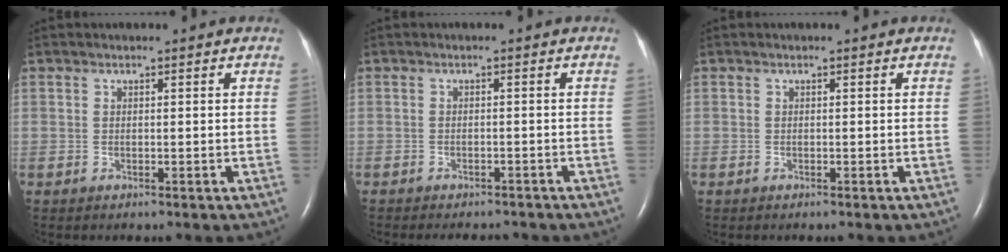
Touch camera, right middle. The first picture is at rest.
{"total": 6.4, "force": [-5.6, 2.0, 2.2], "torque": [-0.028, -0.003, -0.066]}
{"total": 0.0}